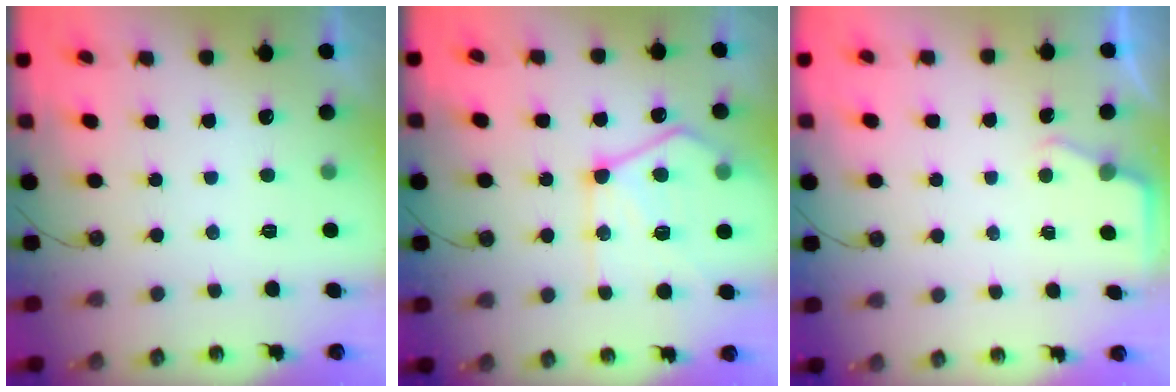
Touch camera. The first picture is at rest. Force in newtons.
{"total": 15.7, "press": 15.7, "slide": 1.3}
{"total": 3.0, "press": 2.9, "slide": 0.5}